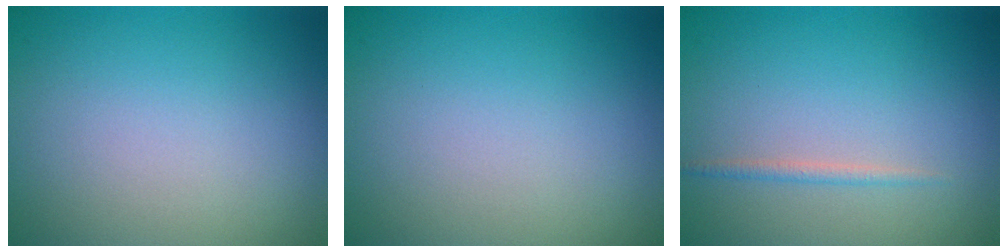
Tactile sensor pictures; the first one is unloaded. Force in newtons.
{"total": 0.0}
{"total": 0.8, "press": 0.8, "slide": 0.0}